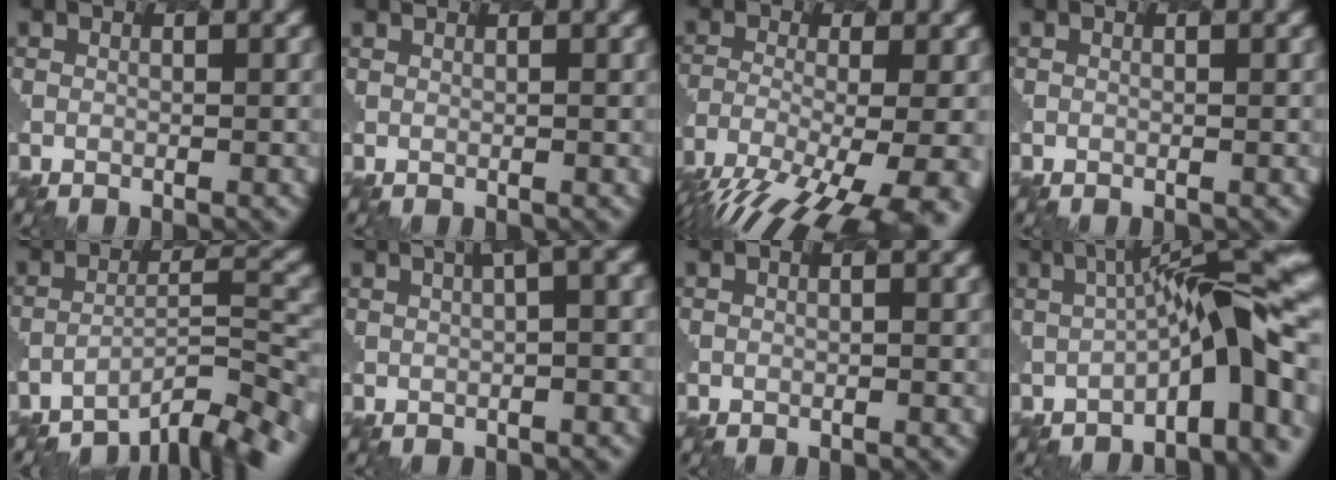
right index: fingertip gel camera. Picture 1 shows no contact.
{"total": 1.2, "force": [0.9, 0.5, 0.7], "torque": [-0.001, 0.010, 0.001]}
{"total": 12.5, "force": [-8.9, 3.4, 8.1], "torque": [-0.150, -0.027, -0.126]}
{"total": 0.0}
{"total": 6.6, "force": [-6.0, 0.4, 2.7], "torque": [-0.045, 0.013, -0.105]}
{"total": 6.0, "force": [1.8, 1.7, 5.5], "torque": [-0.047, 0.029, 0.027]}
{"total": 1.2, "force": [0.5, 0.5, 0.9], "torque": [-0.002, 0.011, -0.001]}
{"total": 9.4, "force": [-1.0, 2.0, 9.1], "torque": [-0.128, 0.019, -0.023]}